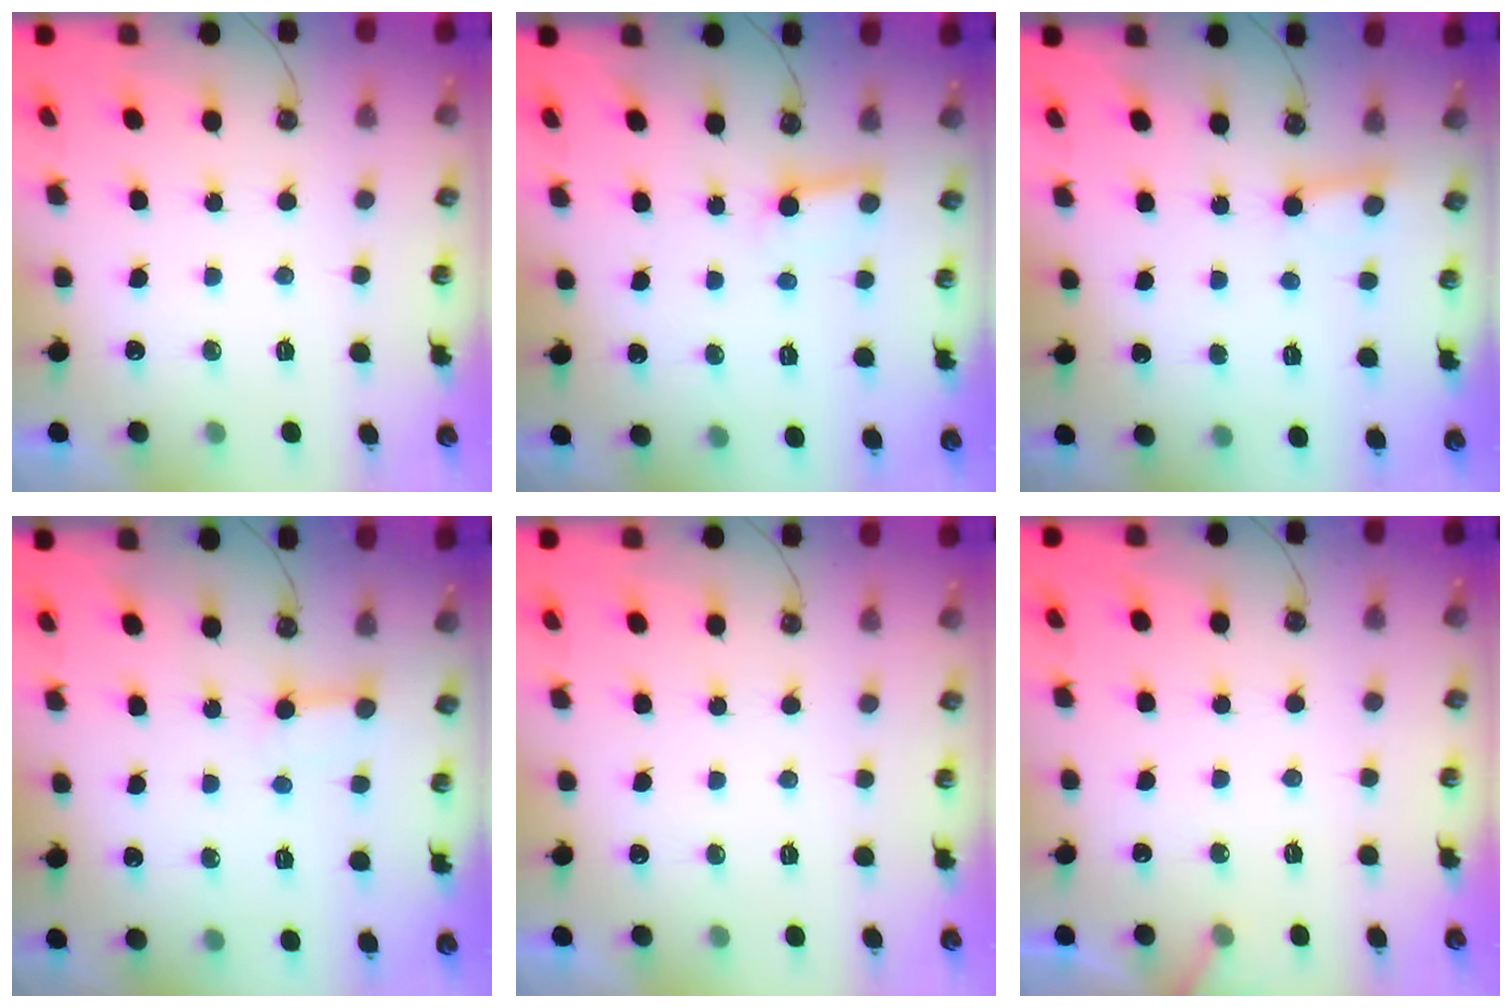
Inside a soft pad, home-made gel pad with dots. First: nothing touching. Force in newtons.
{"total": 3.9, "press": 3.9, "slide": 0.2}
{"total": 2.5, "press": 2.5, "slide": 0.4}
{"total": 3.2, "press": 3.1, "slide": 0.5}
{"total": 0.0}
{"total": 2.7, "press": 2.7, "slide": 0.2}